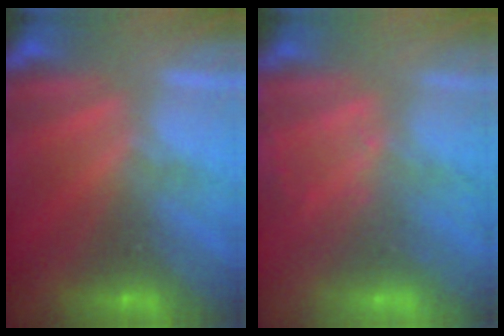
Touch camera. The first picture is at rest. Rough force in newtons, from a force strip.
{"total": 2.8}